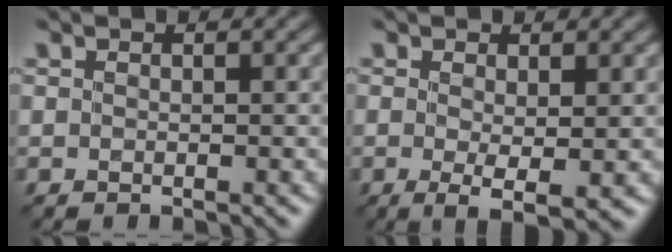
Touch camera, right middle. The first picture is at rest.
{"total": 3.0, "force": [-0.2, 0.8, 2.8], "torque": [-0.056, -0.009, -0.002]}